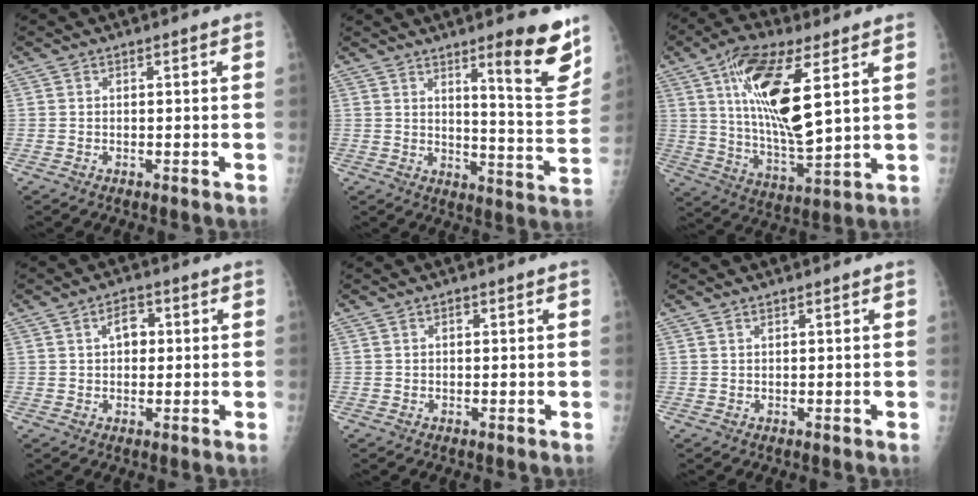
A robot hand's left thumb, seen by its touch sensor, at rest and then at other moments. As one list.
[{"total": 13.9, "force": [8.6, 2.3, 10.7], "torque": [-0.113, -0.064, 0.125]}, {"total": 18.3, "force": [6.4, 6.4, 15.9], "torque": [-0.283, -0.028, 0.117]}, {"total": 4.7, "force": [1.1, 3.2, 3.2], "torque": [-0.031, 0.003, 0.015]}, {"total": 1.3, "force": [0.4, 0.9, 0.8], "torque": [-0.007, 0.000, 0.007]}, {"total": 0.8, "force": [0.6, 0.4, 0.4], "torque": [-0.005, -0.002, 0.009]}]